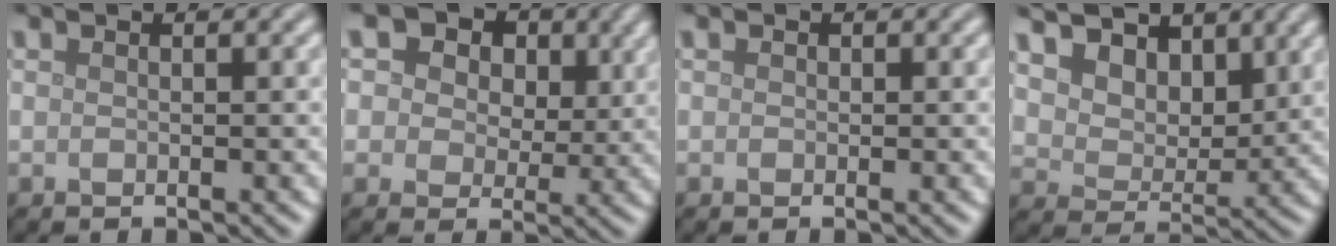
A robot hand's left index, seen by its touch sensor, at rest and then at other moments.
{"total": 11.5, "force": [6.1, 7.6, 6.0], "torque": [-0.092, 0.023, 0.070]}
{"total": 0.0}
{"total": 11.5, "force": [6.7, 7.4, 5.7], "torque": [-0.123, 0.021, 0.103]}